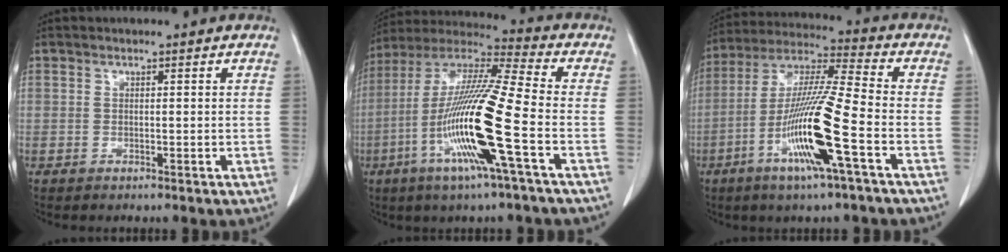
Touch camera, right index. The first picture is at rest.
{"total": 18.4, "force": [-5.7, -0.3, 17.5], "torque": [-0.354, -0.015, -0.118]}
{"total": 15.5, "force": [-5.7, -0.2, 14.4], "torque": [-0.290, -0.013, -0.112]}